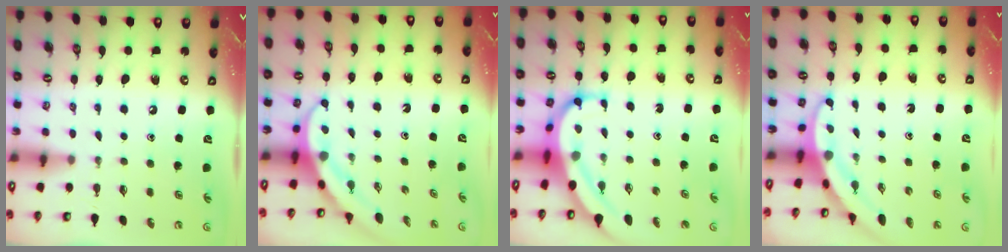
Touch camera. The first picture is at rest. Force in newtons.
{"total": 4.0, "press": 3.9, "slide": 0.4}
{"total": 9.0, "press": 9.0, "slide": 0.9}
{"total": 3.8, "press": 3.8, "slide": 0.2}